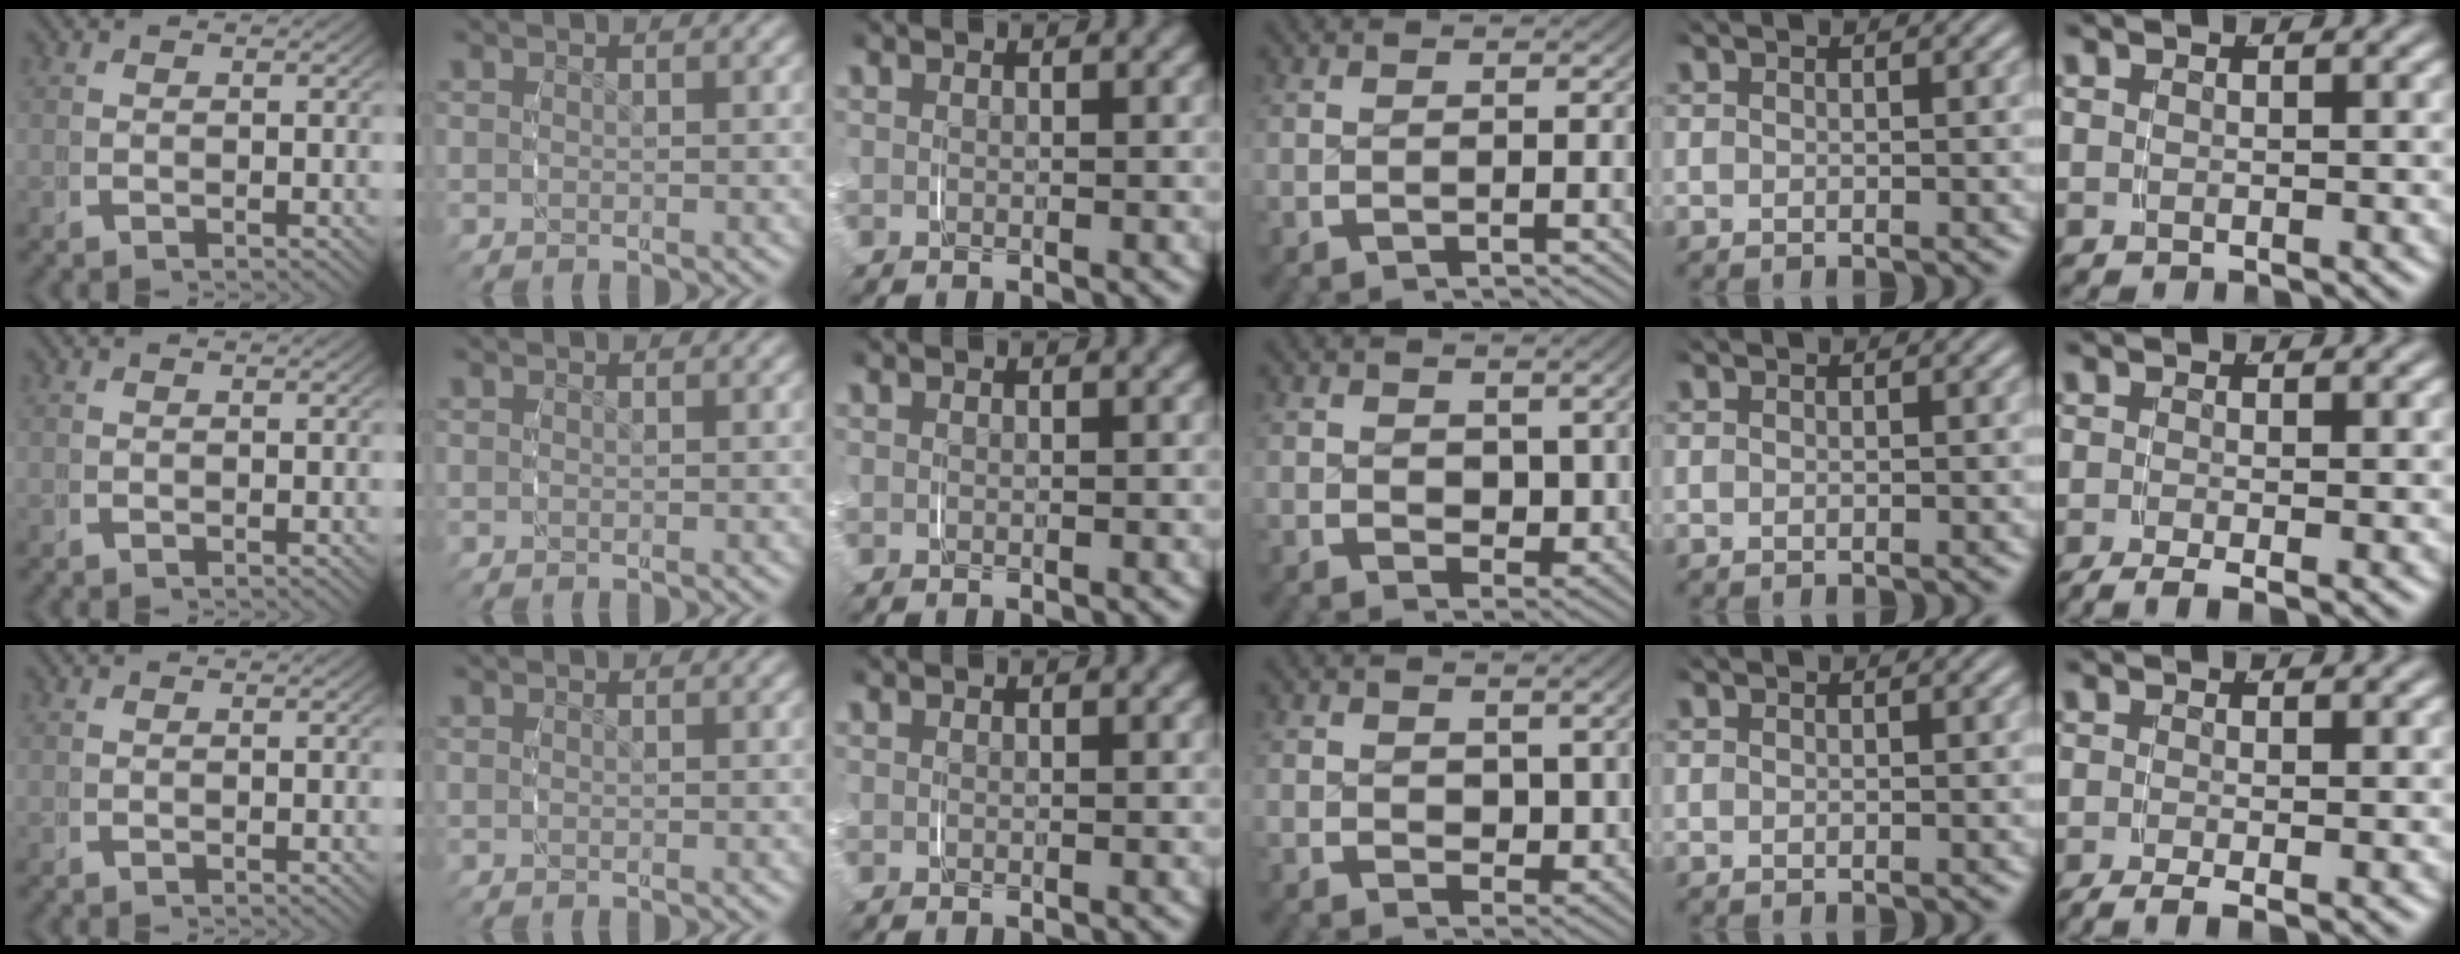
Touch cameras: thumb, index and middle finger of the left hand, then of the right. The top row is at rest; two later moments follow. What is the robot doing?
{"motion": "grasp_and_lifting", "object": "toothpaste"}